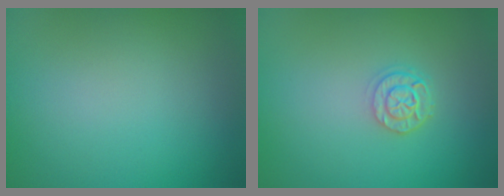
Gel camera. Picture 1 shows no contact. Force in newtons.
{"total": 2.2, "press": 1.8, "slide": 1.2}